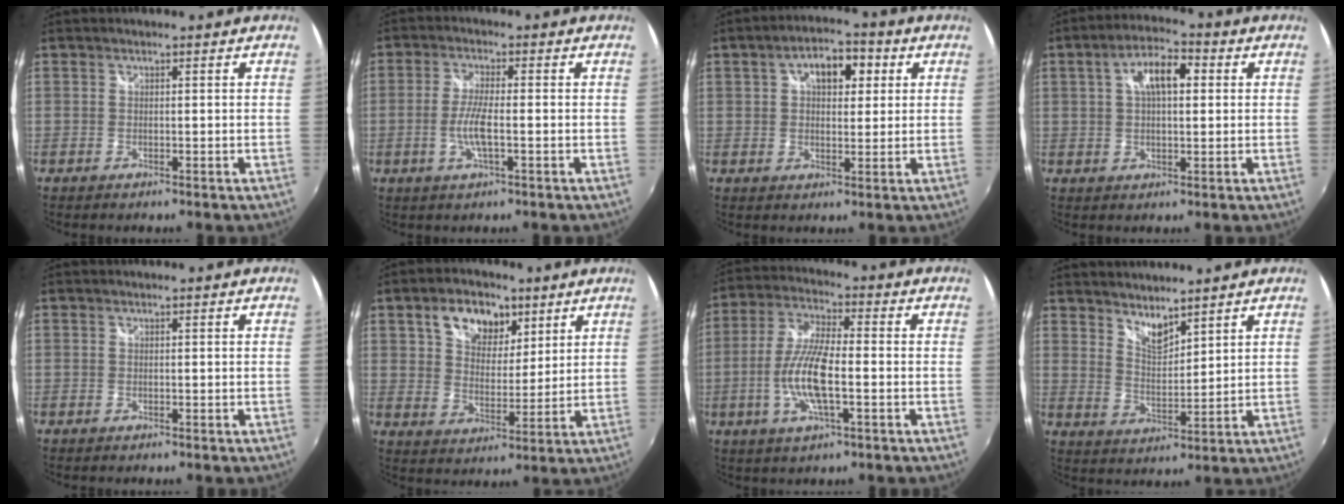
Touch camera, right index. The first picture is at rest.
{"total": 5.5, "force": [-1.4, 0.9, 5.3], "torque": [-0.109, -0.003, -0.027]}
{"total": 8.0, "force": [2.5, 4.6, 6.1], "torque": [-0.099, 0.025, 0.039]}
{"total": 8.0, "force": [2.0, 3.6, 6.8], "torque": [-0.121, 0.021, 0.031]}
{"total": 0.0}
{"total": 10.5, "force": [5.6, 6.7, 5.8], "torque": [-0.105, 0.022, 0.096]}
{"total": 11.0, "force": [-2.6, 2.8, 10.3], "torque": [-0.215, -0.002, -0.054]}
{"total": 5.3, "force": [4.6, 1.4, 2.2], "torque": [-0.030, -0.006, 0.082]}